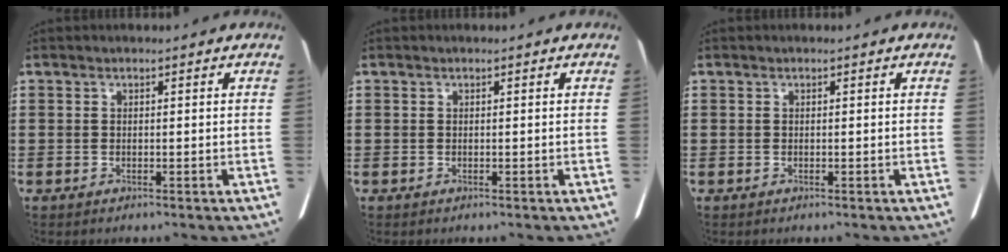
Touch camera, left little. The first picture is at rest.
{"total": 0.0}
{"total": 0.0}